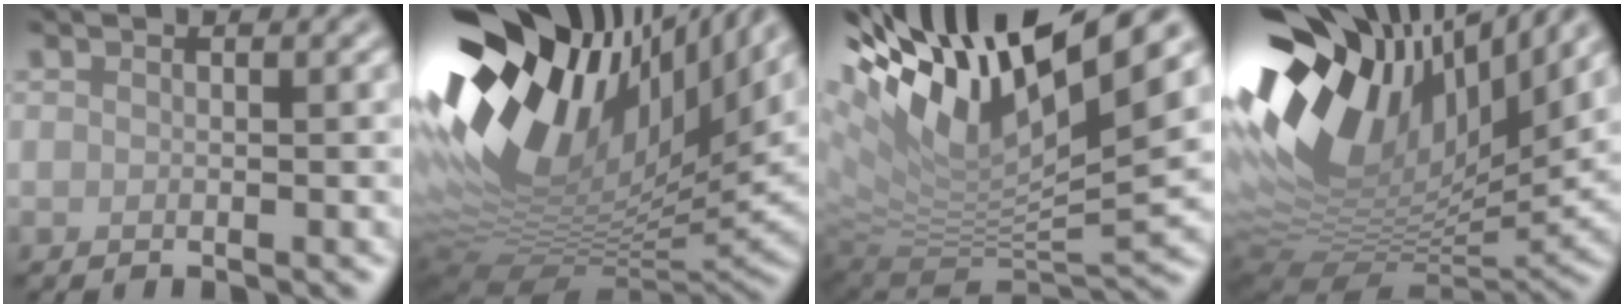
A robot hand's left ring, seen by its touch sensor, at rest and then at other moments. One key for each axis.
{"total": 17.1, "fx": 4.2, "fy": 8.5, "fz": 14.2, "tx": -0.284, "ty": -0.005, "tz": 0.081}
{"total": 14.9, "fx": 6.3, "fy": 4.8, "fz": 12.6, "tx": -0.238, "ty": 0.012, "tz": 0.127}
{"total": 15.6, "fx": 4.1, "fy": 8.6, "fz": 12.4, "tx": -0.252, "ty": 0.013, "tz": 0.069}